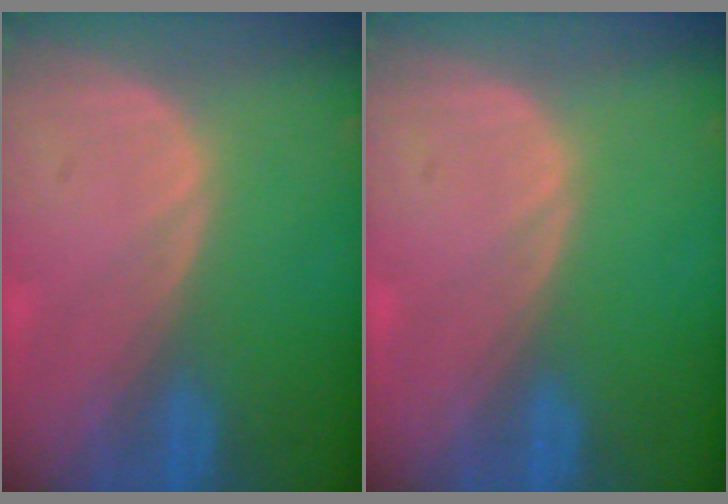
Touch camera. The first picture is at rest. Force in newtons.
{"total": 0.0}